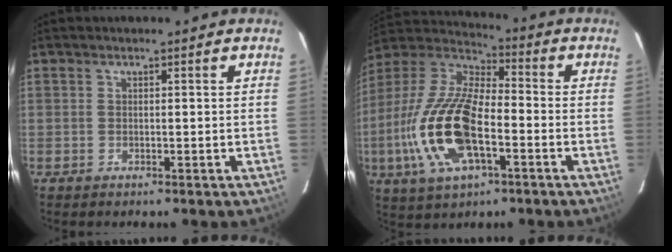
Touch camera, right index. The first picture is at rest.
{"total": 19.9, "force": [-5.5, 8.4, 17.1], "torque": [-0.369, -0.012, -0.106]}